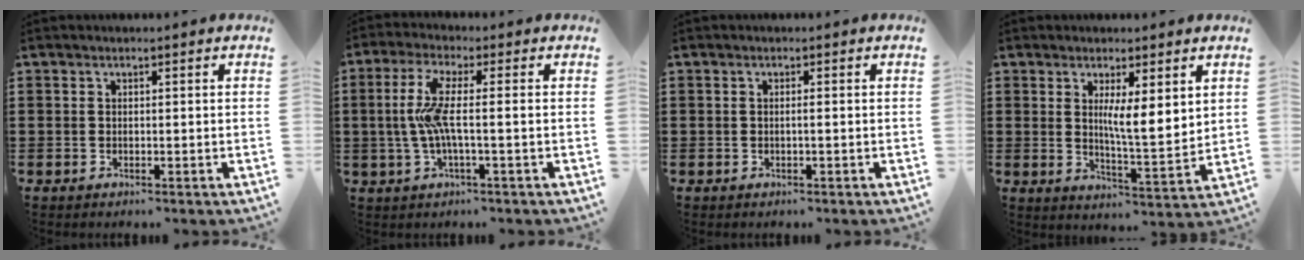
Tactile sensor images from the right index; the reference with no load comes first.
{"total": 6.5, "force": [-0.7, 0.5, 6.4], "torque": [-0.143, -0.015, -0.025]}
{"total": 0.7, "force": [-0.2, -0.1, 0.6], "torque": [-0.012, -0.004, -0.003]}
{"total": 5.7, "force": [2.4, 1.0, 5.1], "torque": [-0.089, -0.015, 0.037]}